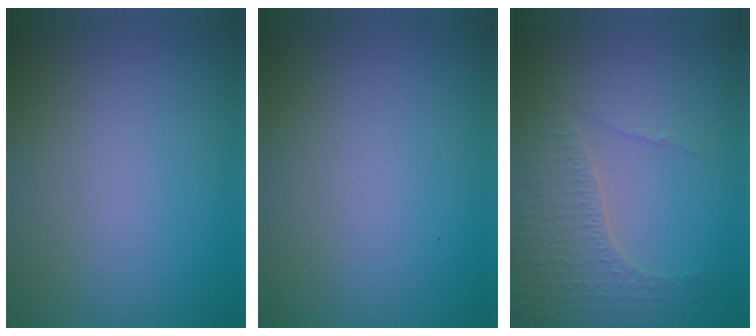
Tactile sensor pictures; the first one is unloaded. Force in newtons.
{"total": 0.0}
{"total": 4.2, "press": 3.0, "slide": 2.8}